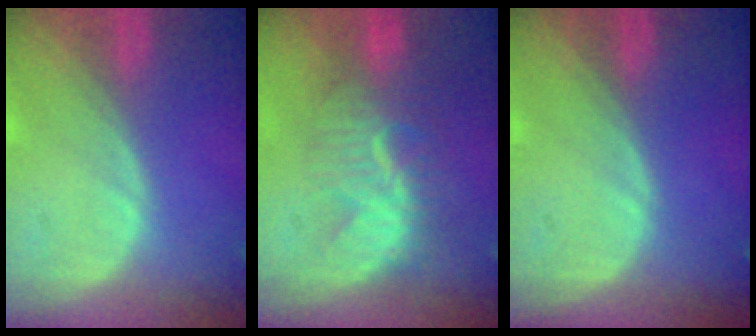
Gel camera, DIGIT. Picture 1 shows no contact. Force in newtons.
{"total": 8.4, "press": 8.1, "slide": 2.4}
{"total": 0.0}